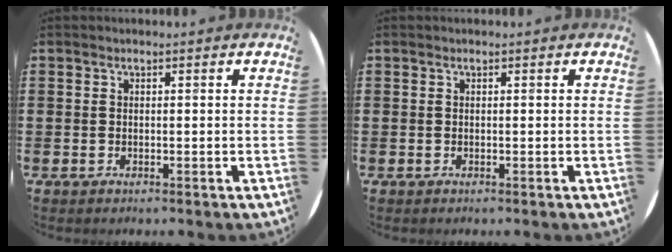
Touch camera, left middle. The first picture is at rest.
{"total": 0.0}